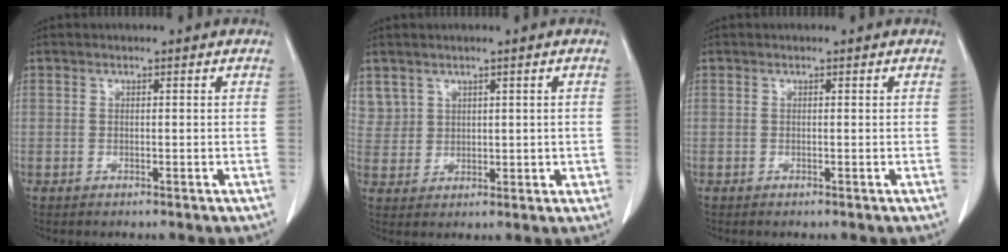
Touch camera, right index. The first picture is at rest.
{"total": 4.7, "force": [2.7, 3.8, 0.4], "torque": [-0.006, 0.008, 0.066]}
{"total": 0.0}